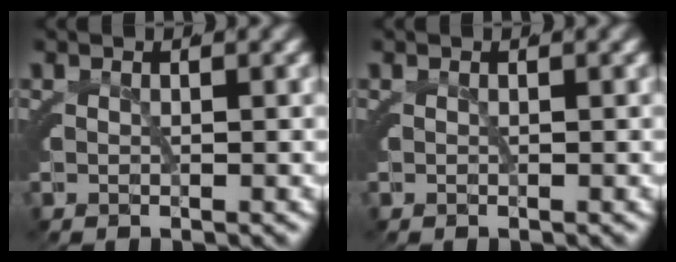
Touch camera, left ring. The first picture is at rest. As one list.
[{"total": 0.0}]